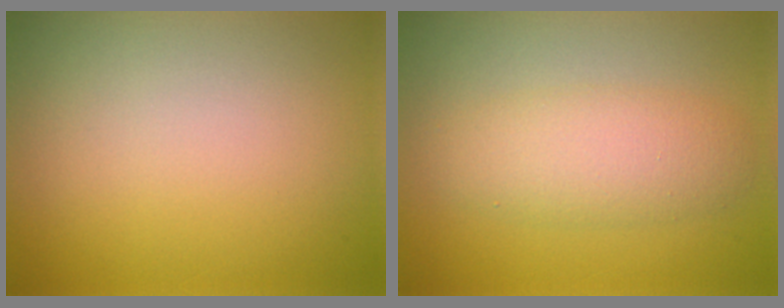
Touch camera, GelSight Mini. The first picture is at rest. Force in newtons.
{"total": 3.9, "press": 3.9, "slide": 0.0}